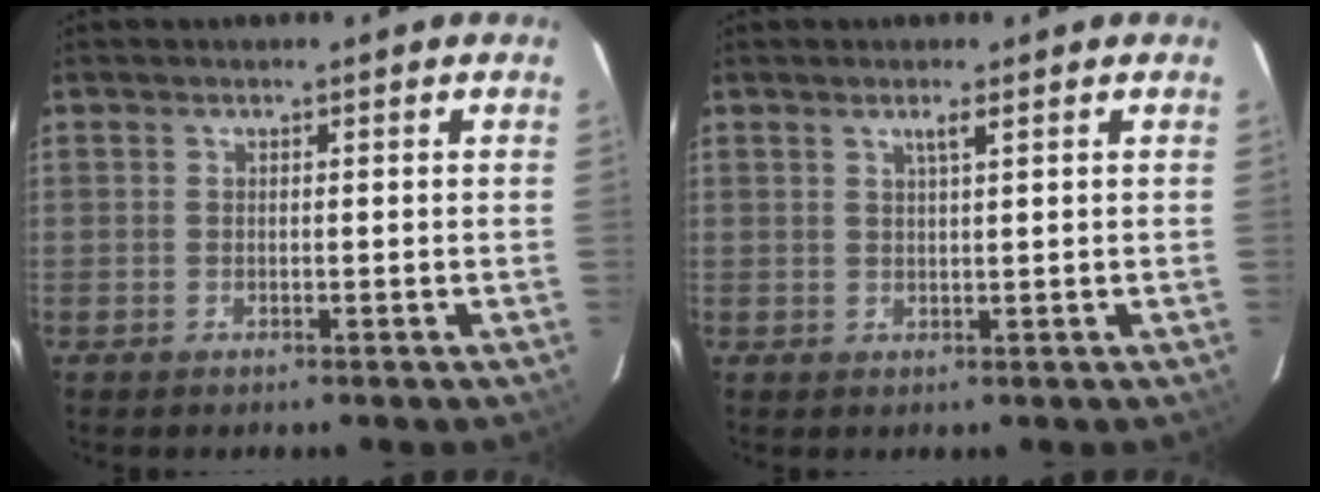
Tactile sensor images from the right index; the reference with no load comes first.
{"total": 1.6, "force": [1.0, -0.1, 1.3], "torque": [-0.023, 0.001, 0.018]}